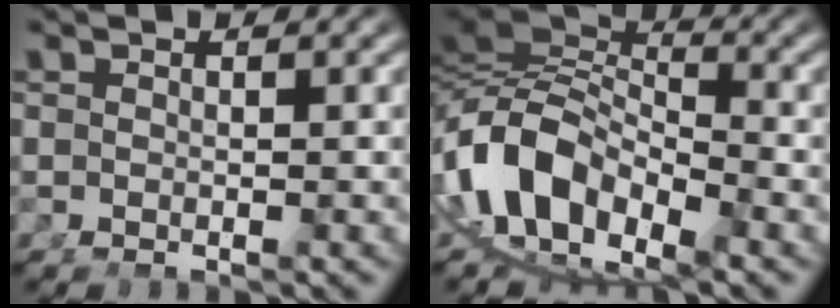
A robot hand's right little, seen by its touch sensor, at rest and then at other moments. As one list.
[{"total": 15.6, "force": [-2.7, 12.3, 9.3], "torque": [-0.219, -0.053, -0.034]}]